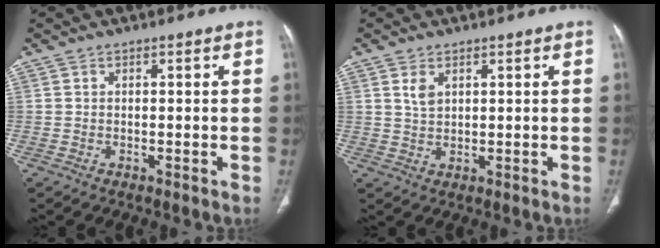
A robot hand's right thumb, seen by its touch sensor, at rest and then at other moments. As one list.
[{"total": 2.9, "force": [1.4, 1.8, 1.9], "torque": [-0.033, -0.007, 0.033]}]